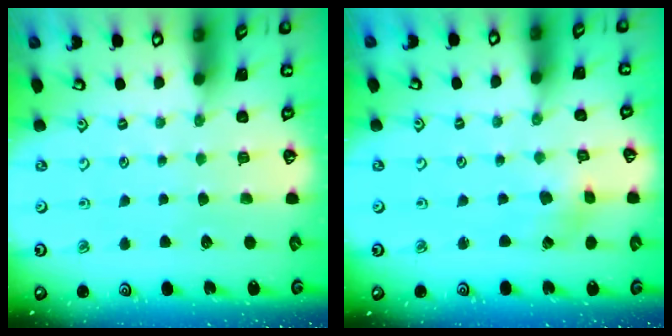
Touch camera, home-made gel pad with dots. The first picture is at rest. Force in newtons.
{"total": 2.7, "press": 2.6, "slide": 0.3}